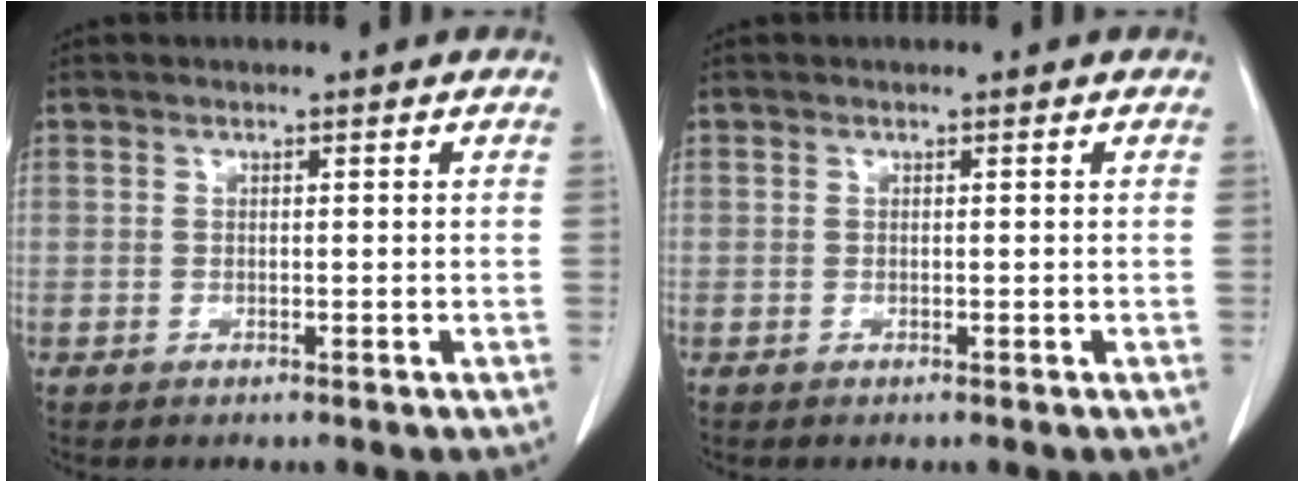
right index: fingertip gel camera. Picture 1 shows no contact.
{"total": 0.0}